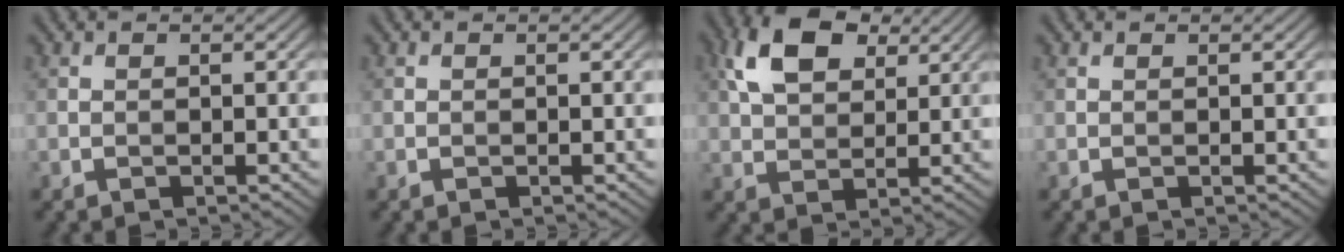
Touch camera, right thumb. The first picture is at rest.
{"total": 0.0}
{"total": 9.3, "force": [4.3, 5.4, 6.2], "torque": [-0.137, 0.011, 0.080]}
{"total": 0.0}